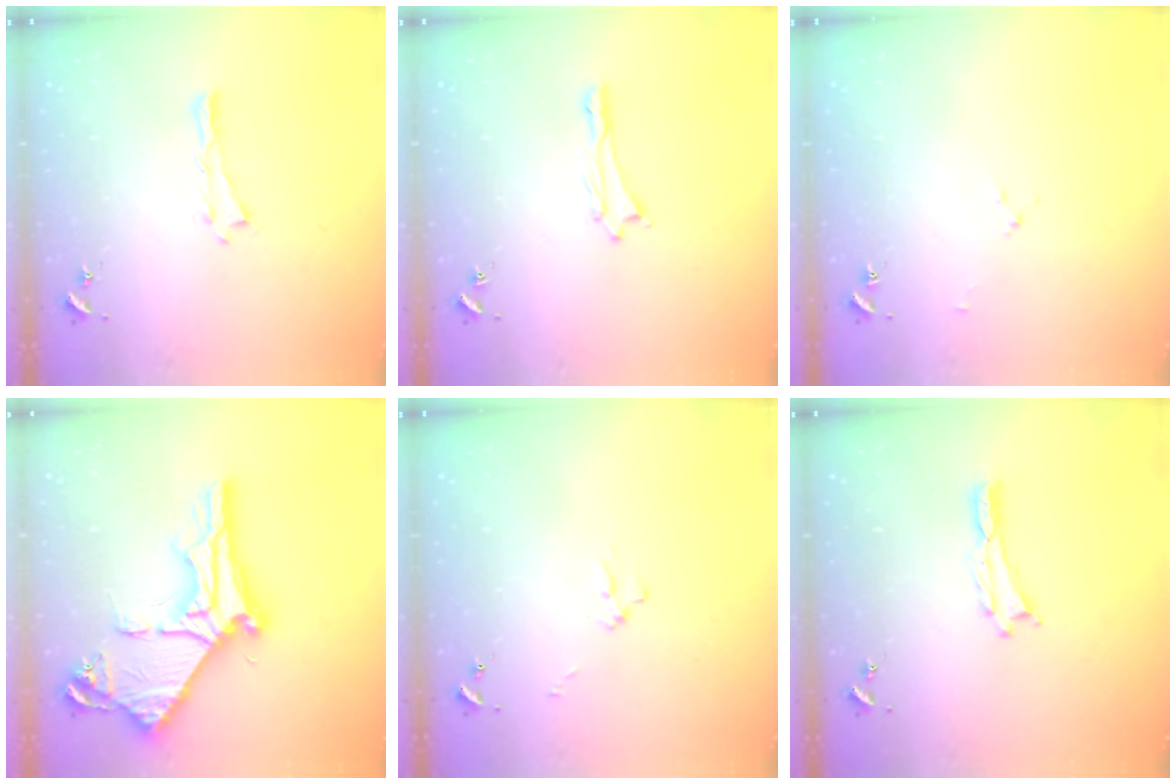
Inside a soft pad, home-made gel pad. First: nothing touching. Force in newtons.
{"total": 0.6, "press": 0.5, "slide": 0.2}
{"total": 1.6, "press": 1.6, "slide": 0.2}
{"total": 10.7, "press": 10.6, "slide": 1.2}
{"total": 2.5, "press": 2.5, "slide": 0.3}
{"total": 0.0}